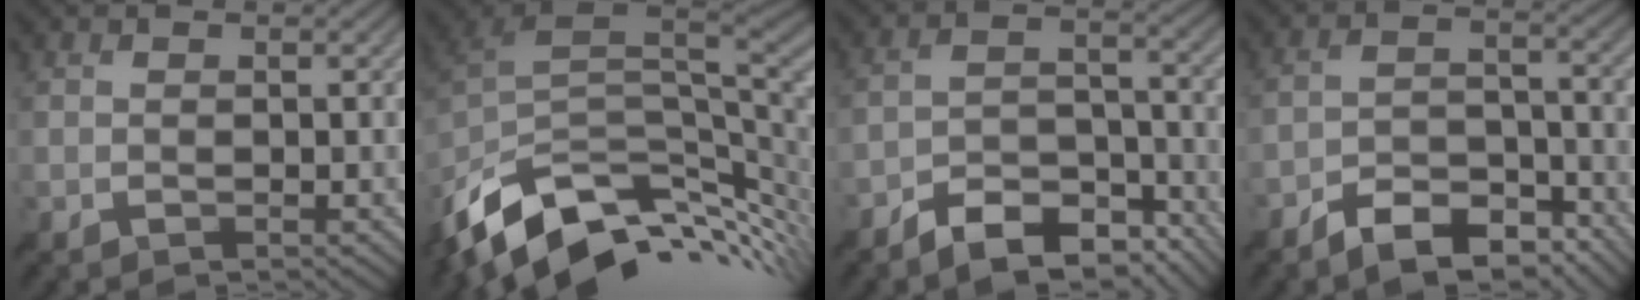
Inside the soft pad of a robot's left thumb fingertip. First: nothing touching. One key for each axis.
{"total": 12.6, "fx": -5.3, "fy": 7.0, "fz": 9.1, "tx": -0.190, "ty": -0.019, "tz": -0.089}
{"total": 9.7, "fx": -7.7, "fy": 3.9, "fz": 4.3, "tx": -0.068, "ty": -0.002, "tz": -0.135}
{"total": 8.8, "fx": -6.9, "fy": 3.6, "fz": 4.1, "tx": -0.062, "ty": -0.002, "tz": -0.126}